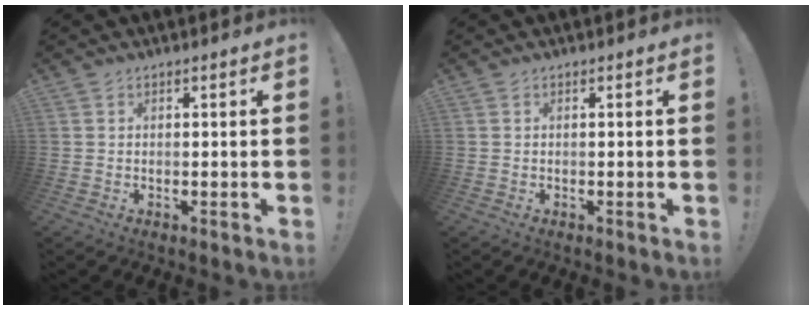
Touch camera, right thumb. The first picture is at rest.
{"total": 0.0}